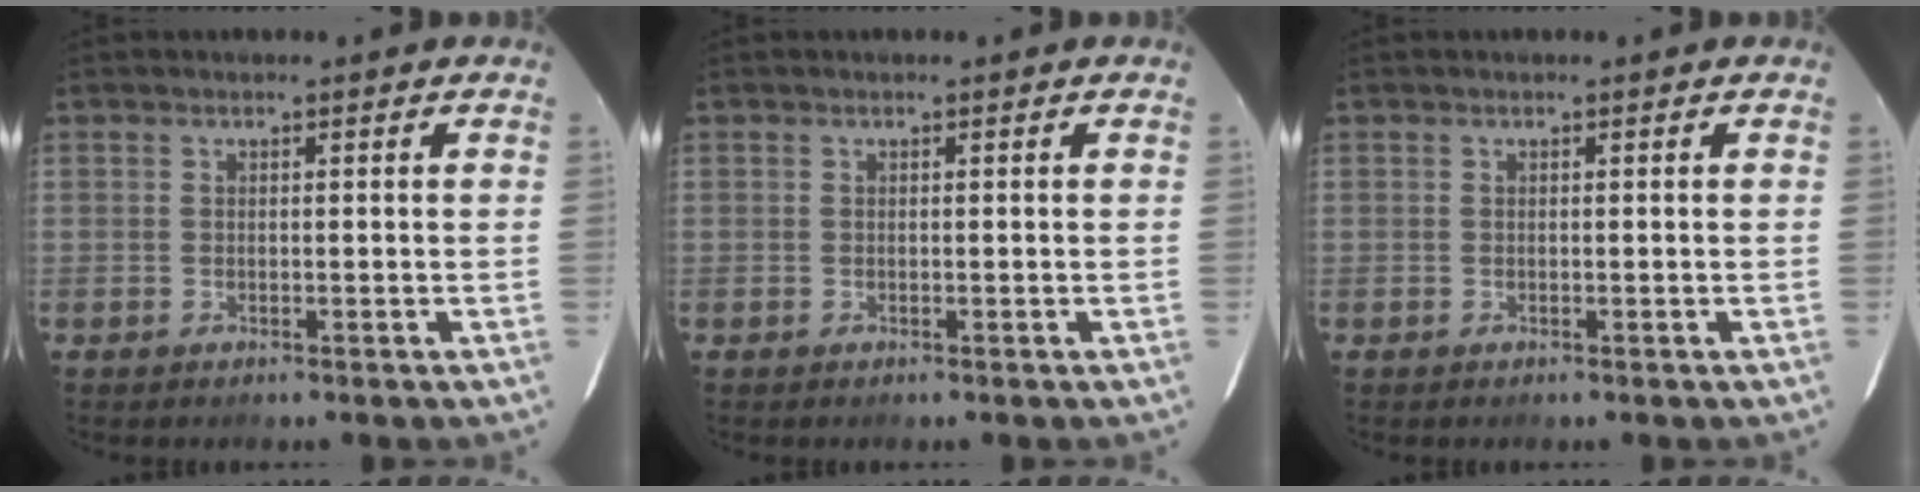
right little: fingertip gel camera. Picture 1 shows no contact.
{"total": 0.0}
{"total": 0.0}